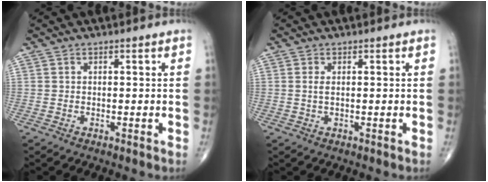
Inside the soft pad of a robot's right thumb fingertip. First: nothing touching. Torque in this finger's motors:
{"motor_torque": [-0.32, 0.35, 0.19, 0.15, -0.07]}